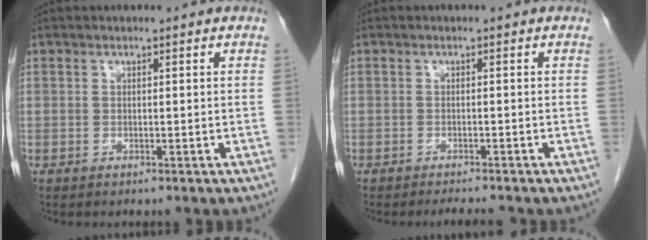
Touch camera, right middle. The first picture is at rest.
{"total": 2.7, "force": [-2.5, -0.1, 1.0], "torque": [-0.017, -0.009, -0.034]}